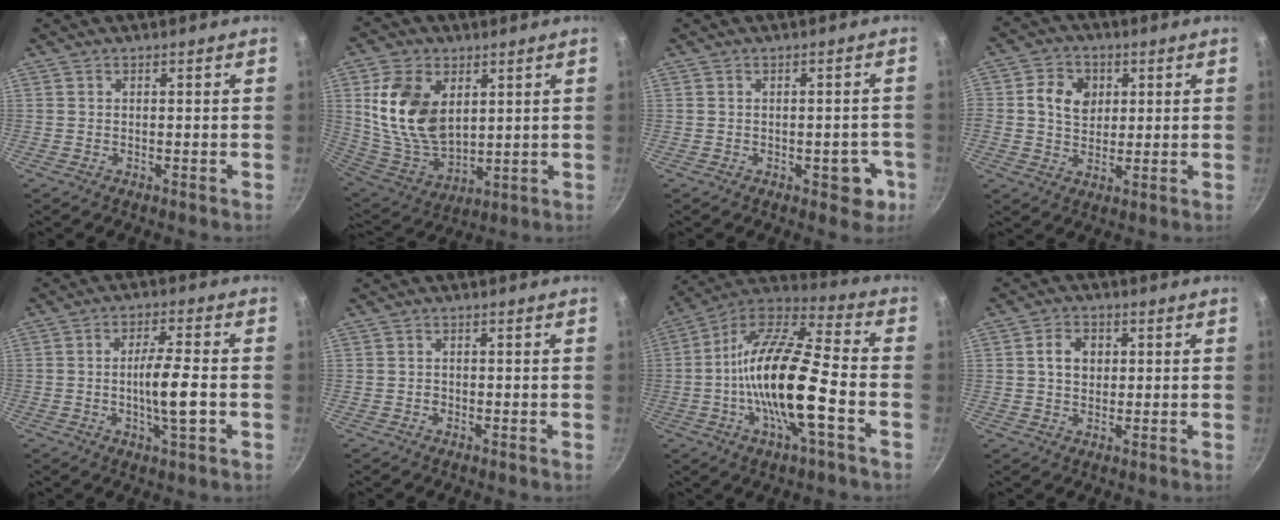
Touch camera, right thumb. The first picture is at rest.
{"total": 16.1, "force": [4.3, 10.4, 11.5], "torque": [-0.201, -0.032, 0.096]}
{"total": 5.2, "force": [-1.9, 2.9, 3.9], "torque": [-0.017, 0.017, -0.020]}
{"total": 7.4, "force": [1.7, 6.1, 3.8], "torque": [-0.045, -0.004, 0.018]}
{"total": 8.2, "force": [-1.7, 1.9, 7.8], "torque": [-0.137, 0.014, -0.034]}
{"total": 0.7, "force": [-0.3, 0.7, 0.1], "torque": [0.000, 0.002, -0.006]}
{"total": 20.5, "force": [-4.7, 6.2, 18.9], "torque": [-0.350, 0.034, -0.106]}
{"total": 5.0, "force": [0.9, 3.9, 2.9], "torque": [-0.029, 0.003, 0.010]}